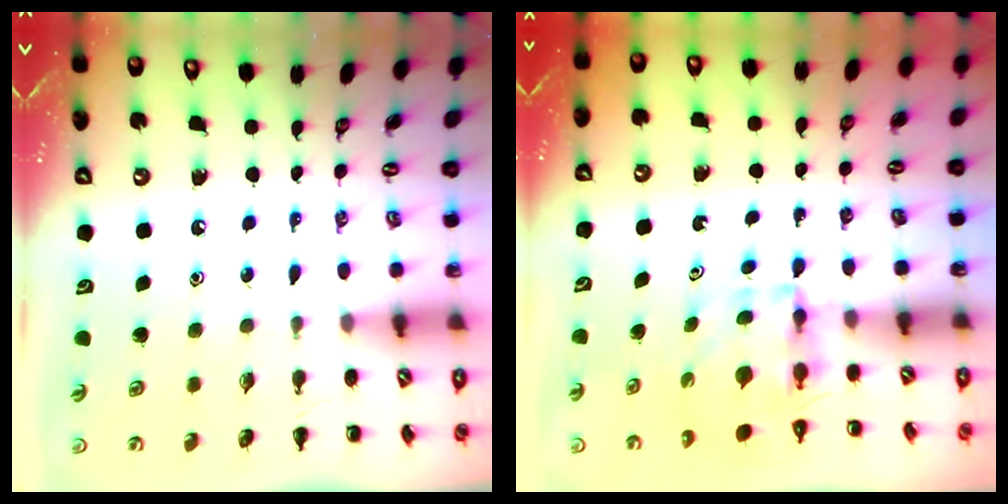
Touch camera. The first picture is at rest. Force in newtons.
{"total": 3.9, "press": 3.9, "slide": 0.3}